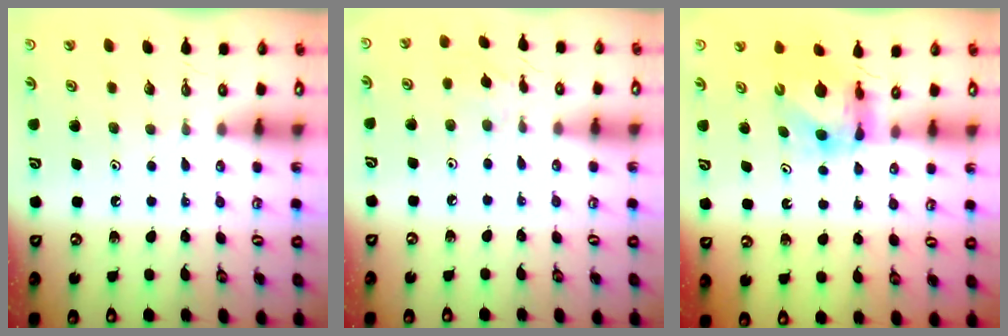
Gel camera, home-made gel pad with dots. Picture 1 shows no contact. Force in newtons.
{"total": 3.3, "press": 3.3, "slide": 0.4}
{"total": 5.6, "press": 5.5, "slide": 0.6}